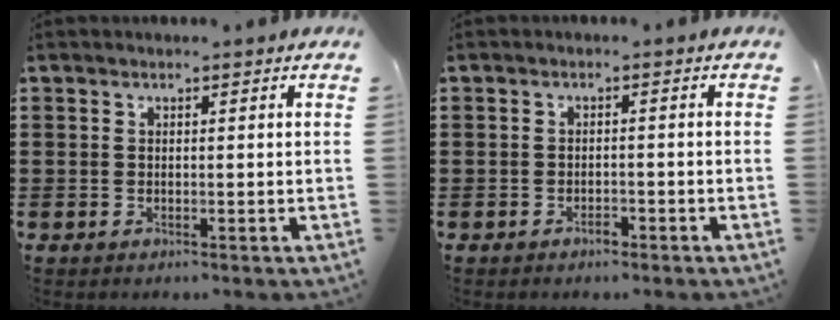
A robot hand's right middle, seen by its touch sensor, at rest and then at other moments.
{"total": 1.3, "force": [-1.1, 0.4, 0.6], "torque": [-0.016, -0.004, -0.022]}